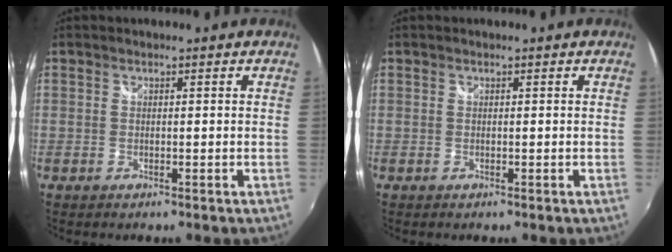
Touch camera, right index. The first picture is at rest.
{"total": 0.0}